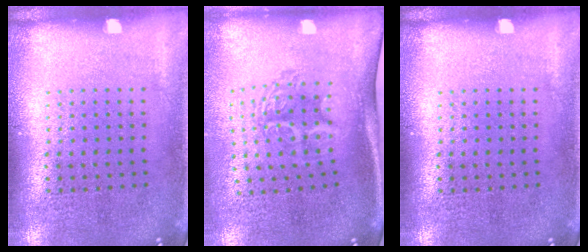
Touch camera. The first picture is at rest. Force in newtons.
{"total": 1.8, "press": 1.2, "slide": 1.3}
{"total": 0.0}